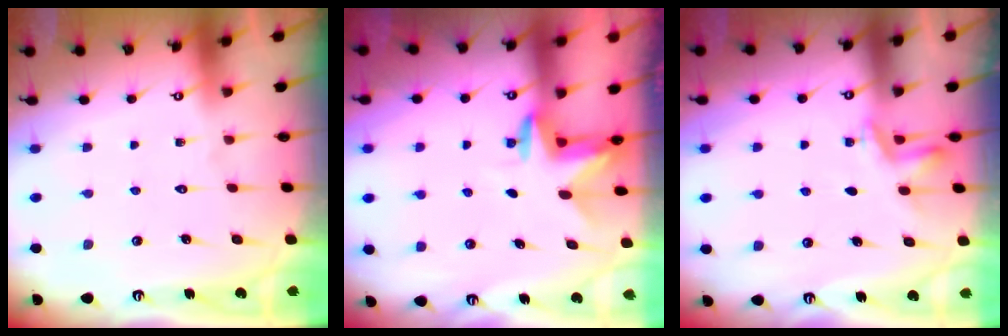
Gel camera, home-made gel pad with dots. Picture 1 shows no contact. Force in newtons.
{"total": 2.7, "press": 2.7, "slide": 0.2}
{"total": 4.7, "press": 4.5, "slide": 1.4}